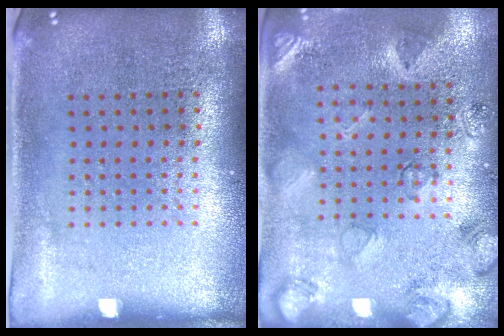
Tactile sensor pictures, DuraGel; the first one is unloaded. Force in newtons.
{"total": 2.5, "press": 1.8, "slide": 1.8}